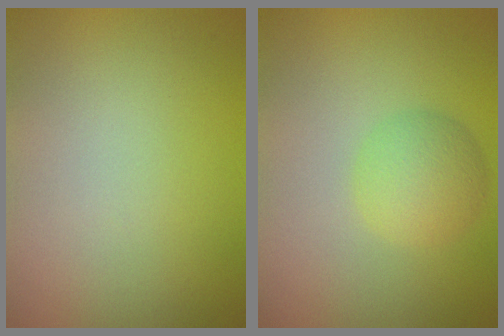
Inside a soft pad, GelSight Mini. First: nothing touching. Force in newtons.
{"total": 2.6, "press": 2.6, "slide": 0.2}